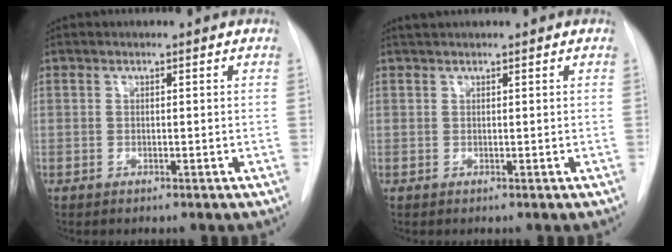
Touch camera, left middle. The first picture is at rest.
{"total": 1.3, "force": [1.2, 0.0, 0.5], "torque": [-0.011, 0.013, 0.025]}